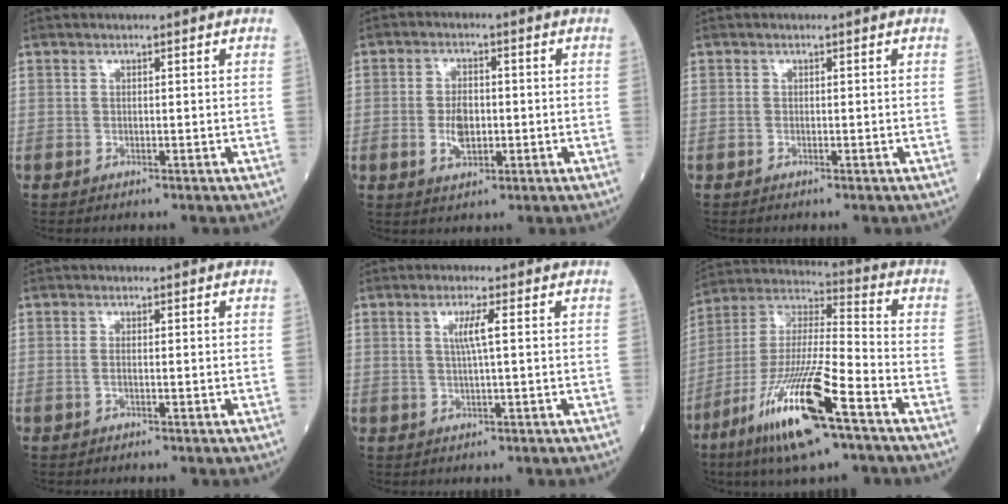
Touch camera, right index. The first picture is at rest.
{"total": 4.6, "force": [-0.8, 2.4, 3.8], "torque": [-0.077, 0.001, -0.010]}
{"total": 0.0}
{"total": 0.6, "force": [-0.2, 0.1, 0.6], "torque": [-0.014, 0.000, -0.003]}
{"total": 2.9, "force": [0.6, -0.4, 2.8], "torque": [-0.058, 0.001, 0.013]}
{"total": 18.9, "force": [-10.1, 2.3, 15.8], "torque": [-0.346, -0.045, -0.188]}